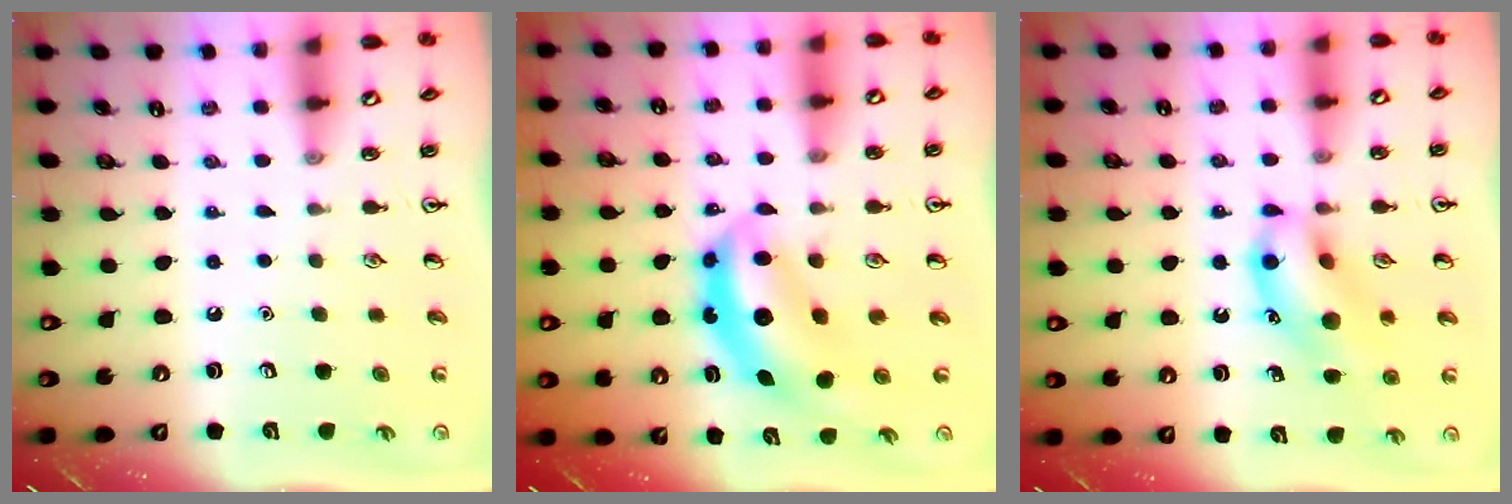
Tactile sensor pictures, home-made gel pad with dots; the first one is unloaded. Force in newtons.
{"total": 6.7, "press": 6.4, "slide": 1.9}
{"total": 14.1, "press": 13.8, "slide": 2.7}